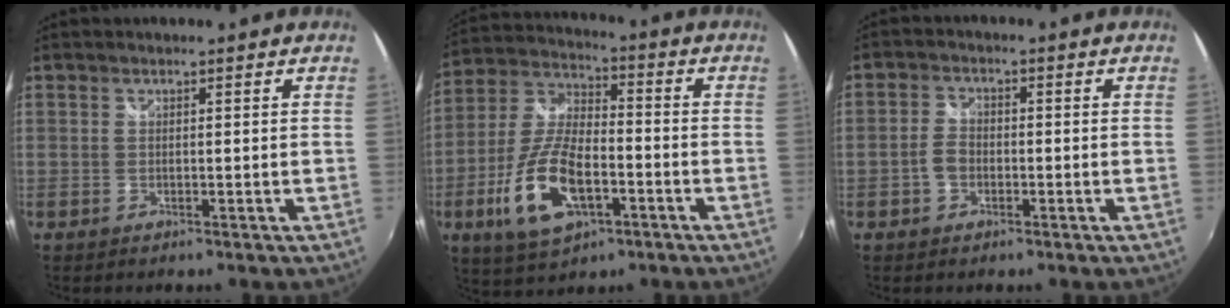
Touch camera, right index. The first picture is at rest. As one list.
[{"total": 15.6, "force": [-5.7, 7.1, 12.6], "torque": [-0.272, -0.005, -0.101]}, {"total": 3.6, "force": [-1.5, 2.6, 1.9], "torque": [-0.041, 0.009, -0.028]}]